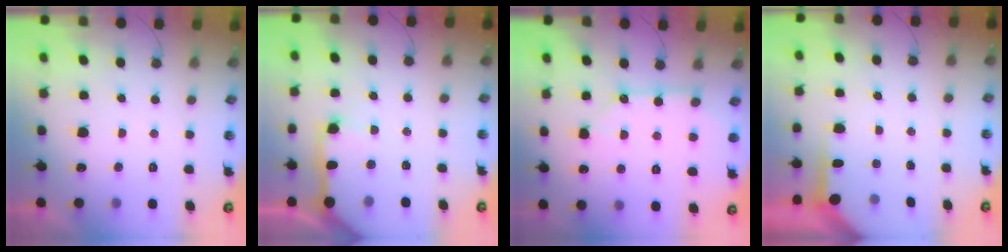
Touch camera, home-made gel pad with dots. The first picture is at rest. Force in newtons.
{"total": 11.0, "press": 10.9, "slide": 1.5}
{"total": 8.1, "press": 8.1, "slide": 0.3}
{"total": 3.5, "press": 3.4, "slide": 0.3}